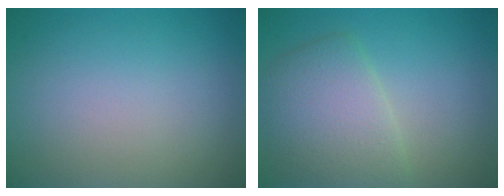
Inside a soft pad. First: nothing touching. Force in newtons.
{"total": 5.0, "press": 5.0, "slide": 0.3}